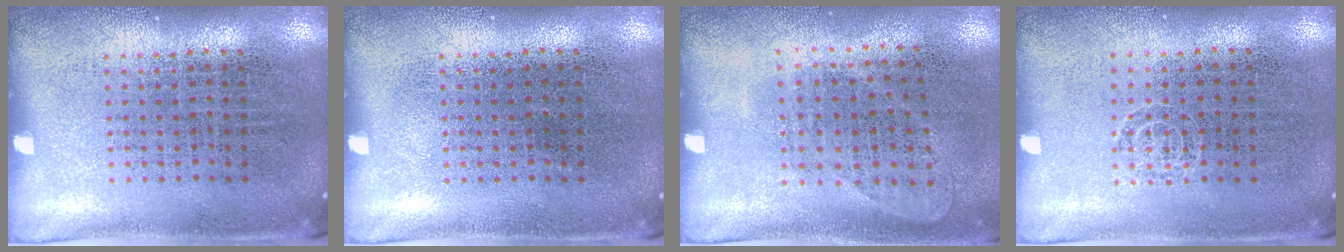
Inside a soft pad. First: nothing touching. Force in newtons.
{"total": 0.0}
{"total": 0.9, "press": 0.8, "slide": 0.4}
{"total": 0.8, "press": 0.8, "slide": 0.1}